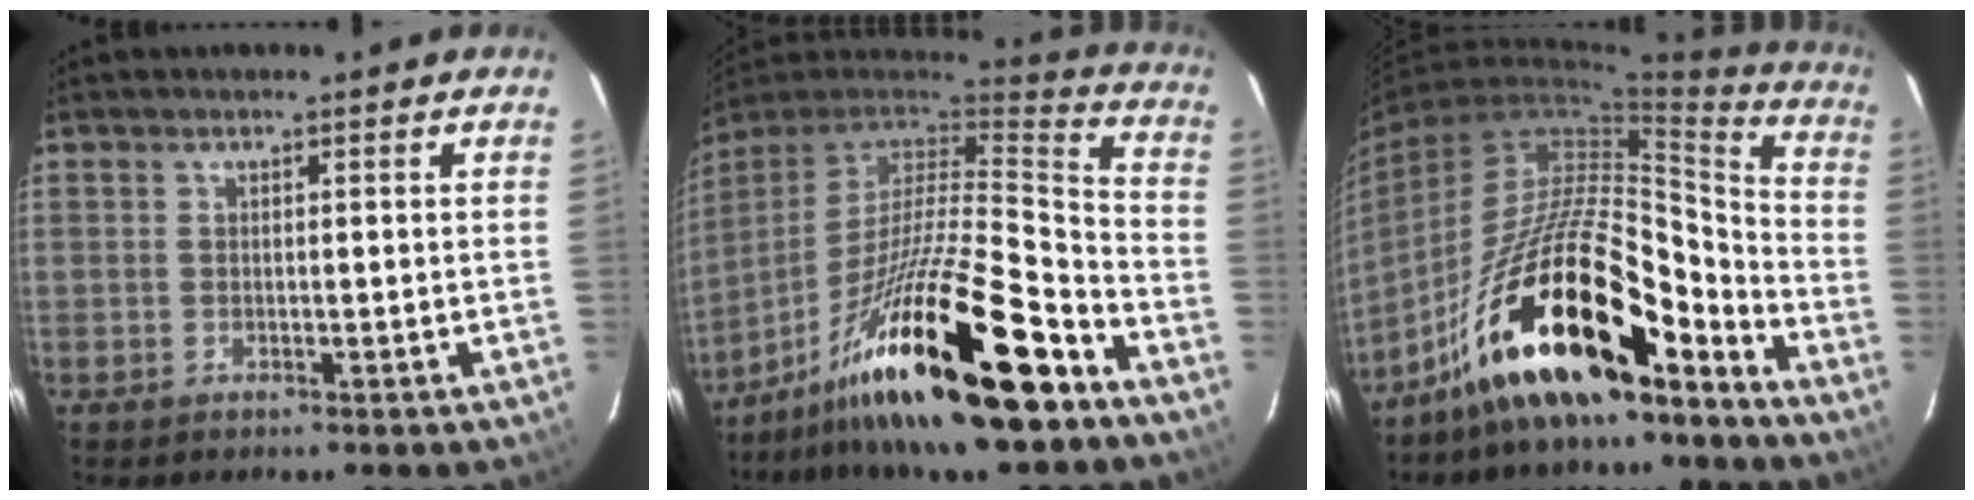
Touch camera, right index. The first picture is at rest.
{"total": 28.2, "force": [-18.4, 4.6, 20.8], "torque": [-0.342, -0.046, -0.308]}
{"total": 20.1, "force": [-13.4, 6.1, 13.7], "torque": [-0.237, 0.010, -0.240]}